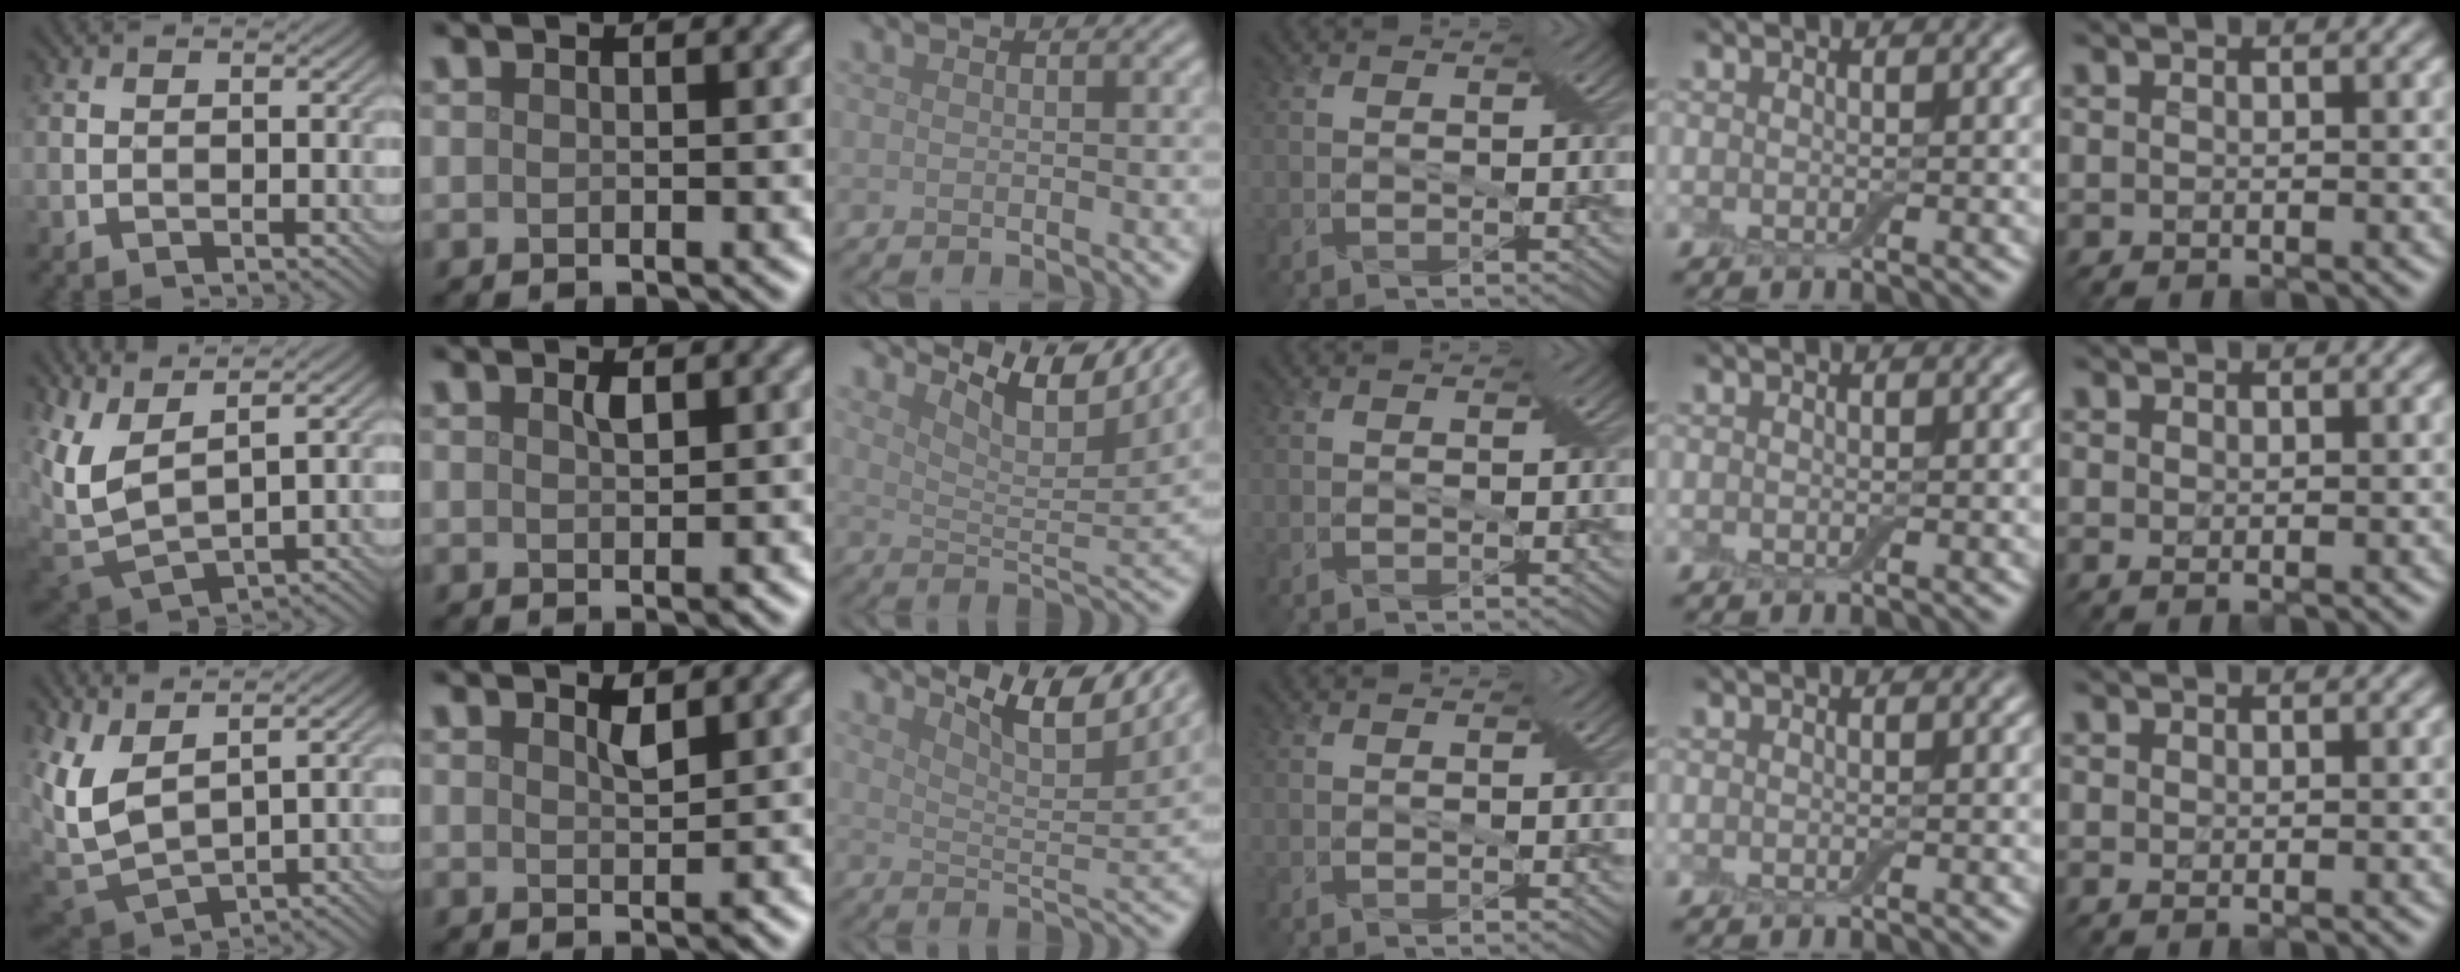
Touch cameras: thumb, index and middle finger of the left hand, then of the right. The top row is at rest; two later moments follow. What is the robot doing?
{"motion": "cut", "object": "aluminum foil"}